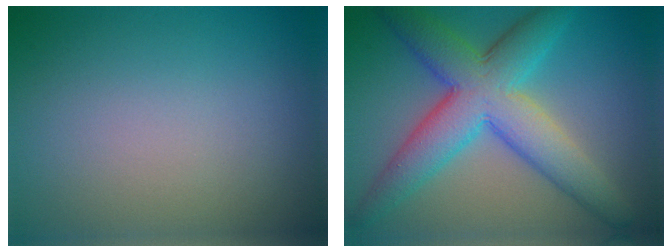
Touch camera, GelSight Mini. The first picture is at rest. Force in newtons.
{"total": 8.8, "press": 8.8, "slide": 0.1}